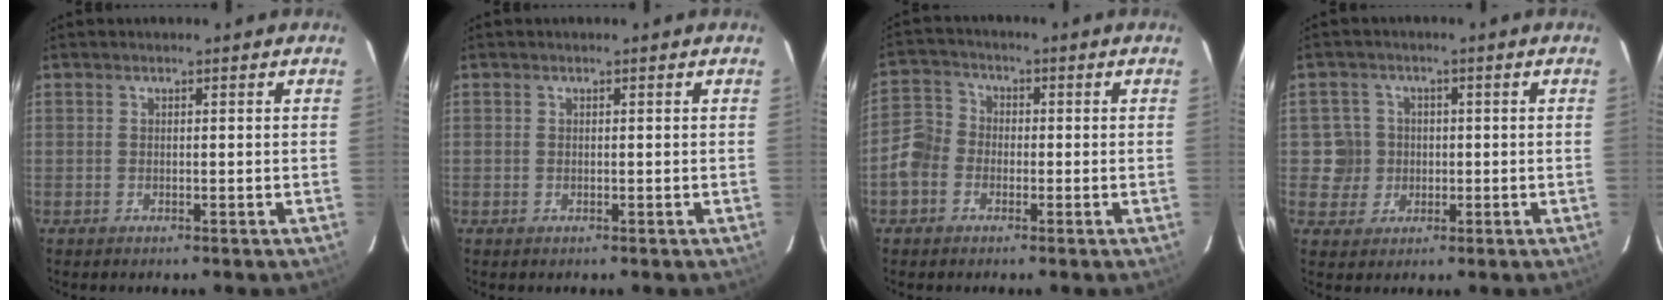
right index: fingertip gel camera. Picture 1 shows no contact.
{"total": 0.0}
{"total": 6.5, "force": [-2.6, 5.4, 2.4], "torque": [-0.050, 0.022, -0.059]}
{"total": 4.9, "force": [-0.2, 4.9, 0.4], "torque": [-0.003, 0.016, 0.002]}